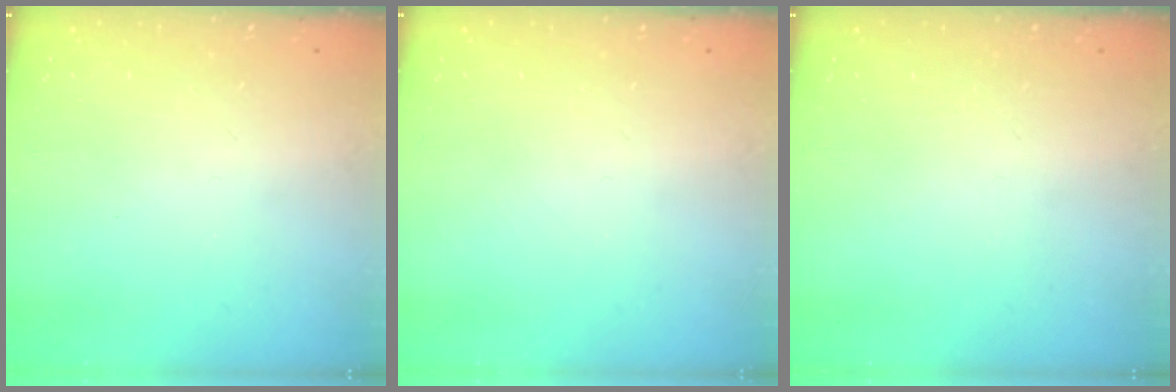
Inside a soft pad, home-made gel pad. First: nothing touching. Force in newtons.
{"total": 0.0}
{"total": 0.0}